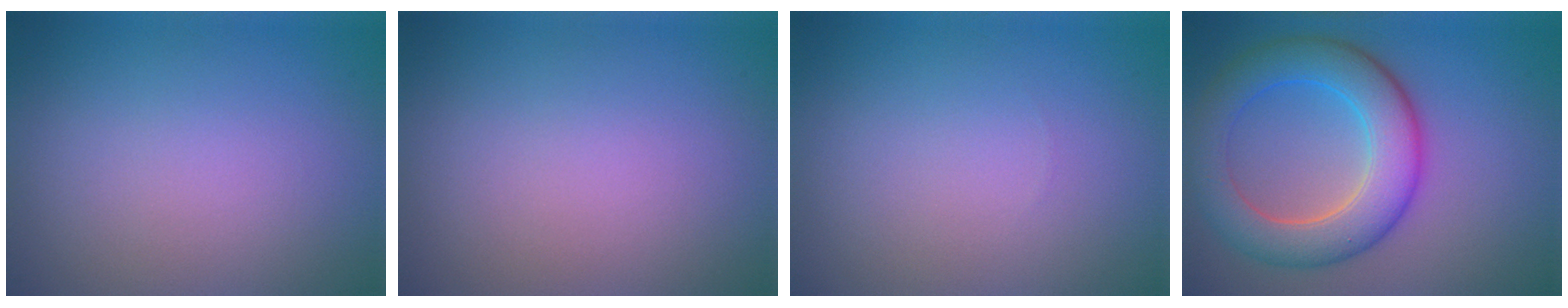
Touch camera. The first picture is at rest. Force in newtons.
{"total": 0.0}
{"total": 0.0}
{"total": 7.3, "press": 7.3, "slide": 0.1}